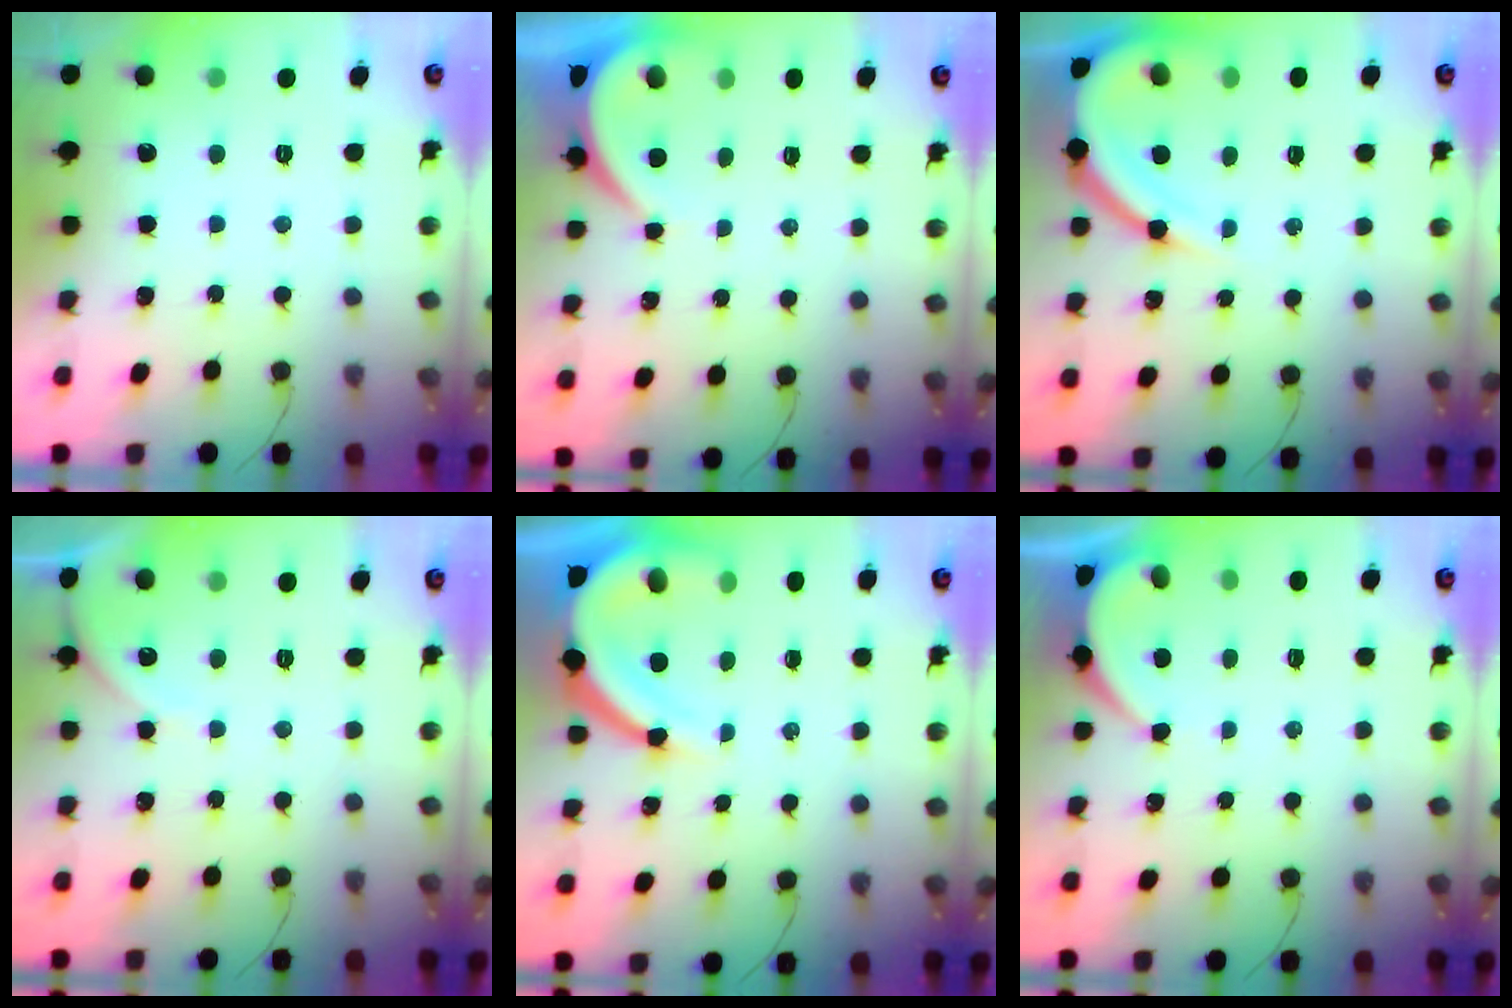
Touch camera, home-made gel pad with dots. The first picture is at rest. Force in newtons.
{"total": 3.9, "press": 3.9, "slide": 0.6}
{"total": 11.9, "press": 11.8, "slide": 1.4}
{"total": 5.5, "press": 5.4, "slide": 0.7}
{"total": 14.0, "press": 13.9, "slide": 1.3}
{"total": 3.4, "press": 3.4, "slide": 0.3}